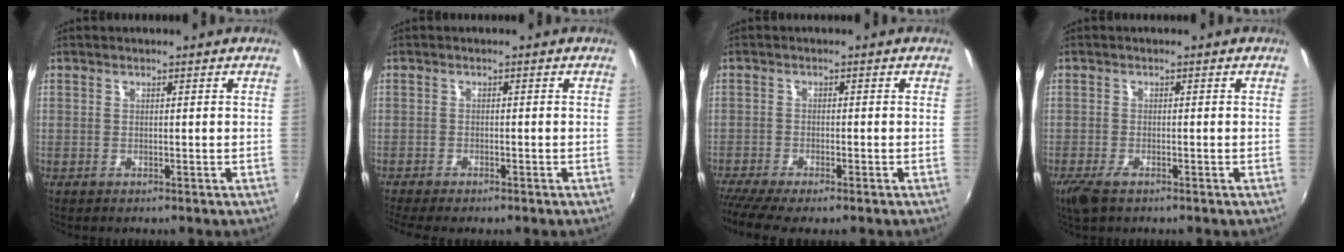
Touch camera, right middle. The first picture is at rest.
{"total": 5.0, "force": [-4.1, 0.9, 2.7], "torque": [-0.066, -0.024, -0.068]}
{"total": 6.1, "force": [-5.1, 0.4, 3.4], "torque": [-0.085, -0.031, -0.089]}
{"total": 4.0, "force": [-2.7, 1.5, 2.6], "torque": [-0.064, -0.014, -0.051]}